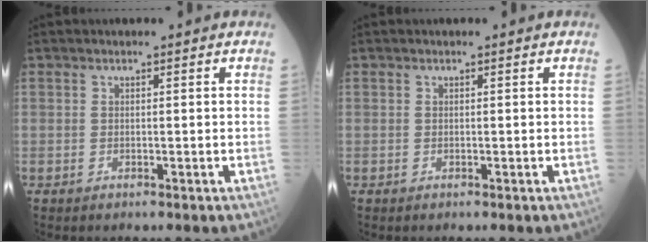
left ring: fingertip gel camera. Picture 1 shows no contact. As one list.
[{"total": 0.0}]